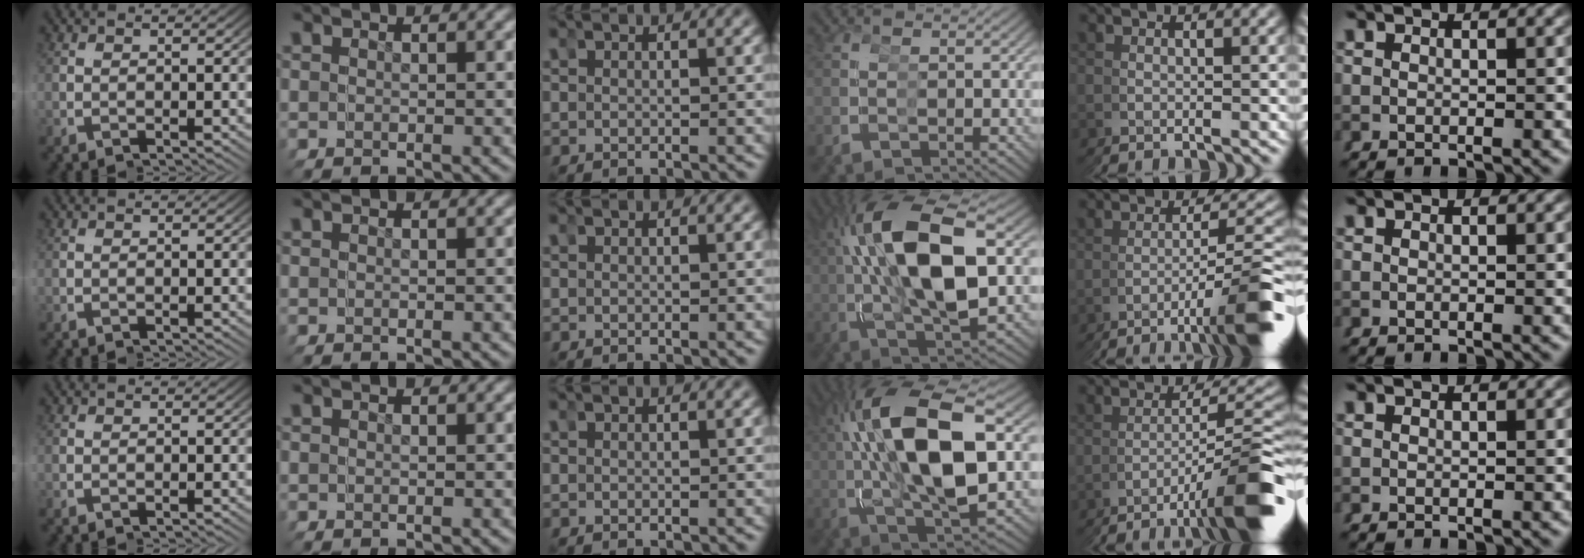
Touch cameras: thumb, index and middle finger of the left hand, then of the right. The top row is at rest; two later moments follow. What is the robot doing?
{"motion": "grasp_and_lifting", "object": "toy banana"}